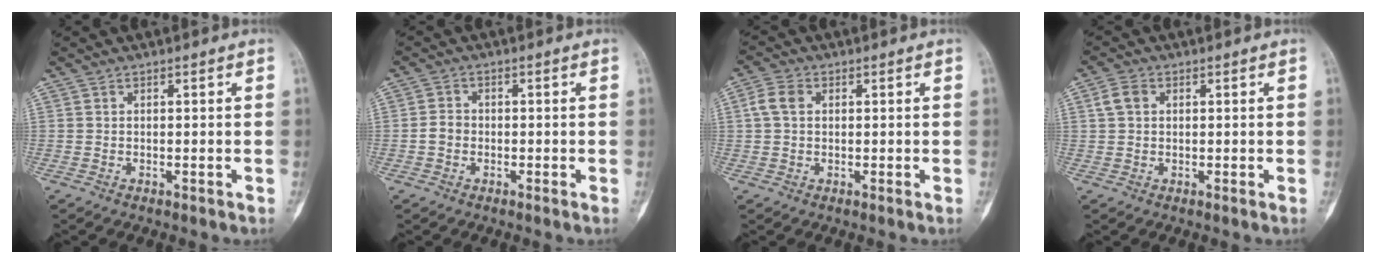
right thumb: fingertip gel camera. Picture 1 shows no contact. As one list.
[{"total": 2.2, "force": [-0.8, 1.7, 1.2], "torque": [-0.019, 0.007, -0.022]}, {"total": 3.8, "force": [0.6, 2.8, 2.6], "torque": [-0.057, 0.012, 0.006]}, {"total": 3.0, "force": [0.7, 2.2, 1.9], "torque": [-0.039, 0.010, 0.011]}]